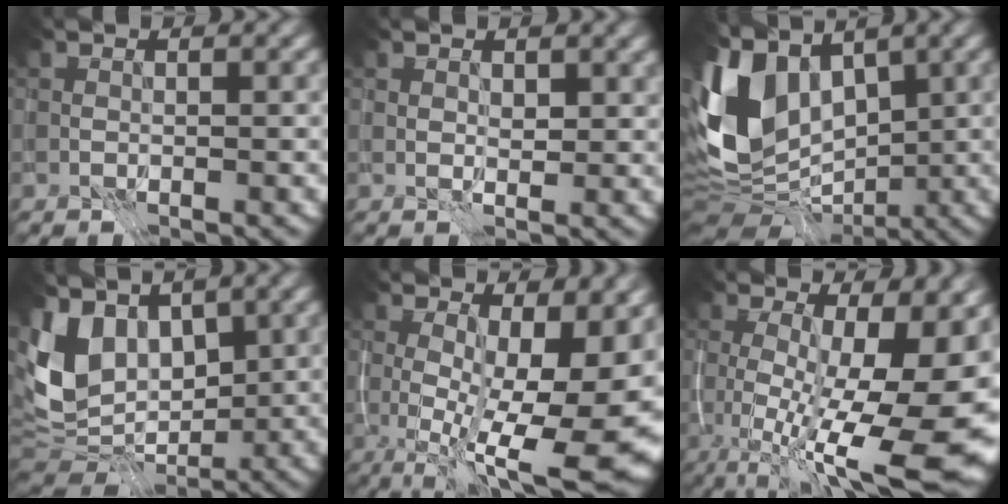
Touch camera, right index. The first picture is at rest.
{"total": 1.0, "force": [0.5, 0.7, 0.5], "torque": [-0.005, -0.004, 0.018]}
{"total": 10.6, "force": [1.5, 7.5, 7.3], "torque": [-0.167, -0.003, 0.023]}
{"total": 8.6, "force": [2.4, 6.0, 5.7], "torque": [-0.129, -0.006, 0.044]}
{"total": 15.5, "force": [-1.3, 5.2, 14.6], "torque": [-0.189, -0.018, 0.007]}
{"total": 16.6, "force": [-3.2, 5.3, 15.4], "torque": [-0.210, -0.020, -0.030]}